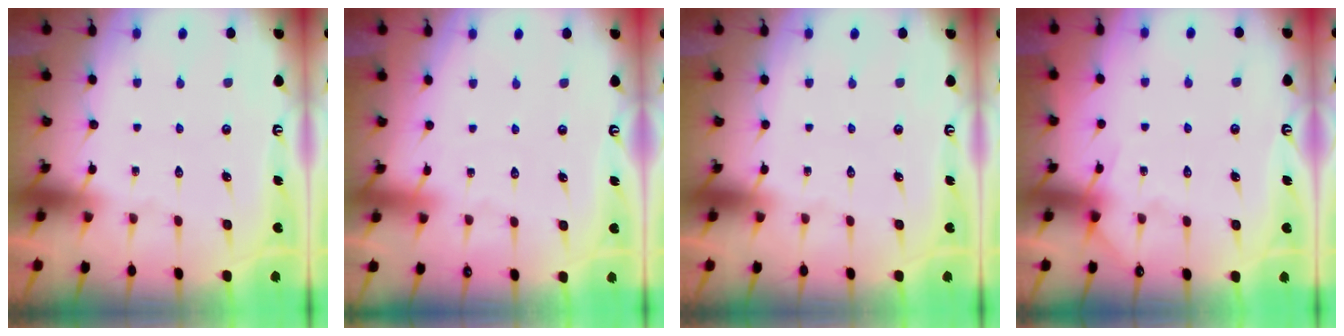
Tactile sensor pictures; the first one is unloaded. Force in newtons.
{"total": 1.1, "press": 1.1, "slide": 0.2}
{"total": 0.0}
{"total": 5.5, "press": 5.5, "slide": 0.7}